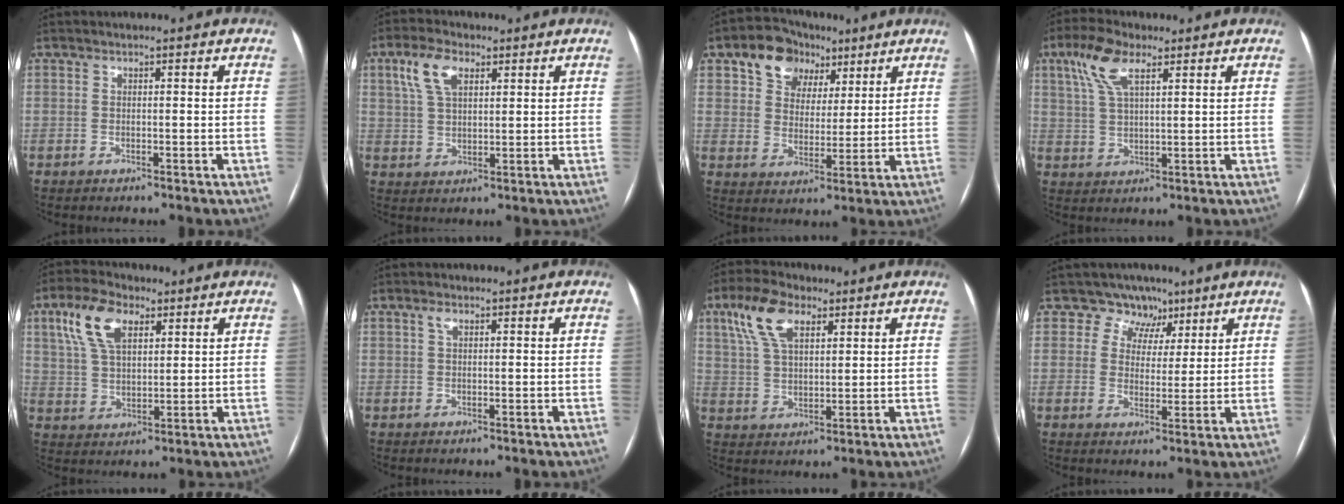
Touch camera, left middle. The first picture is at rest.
{"total": 6.5, "force": [3.1, 3.1, 4.8], "torque": [-0.105, 0.019, 0.062]}
{"total": 9.5, "force": [5.2, 7.0, 3.8], "torque": [-0.064, 0.032, 0.088]}
{"total": 7.3, "force": [3.9, 2.3, 5.7], "torque": [-0.127, 0.020, 0.078]}
{"total": 9.5, "force": [4.6, 4.6, 6.8], "torque": [-0.147, 0.025, 0.090]}
{"total": 1.3, "force": [0.6, 0.6, 0.9], "torque": [-0.021, 0.008, 0.012]}
{"total": 9.2, "force": [4.8, 4.2, 6.6], "torque": [-0.144, 0.024, 0.094]}
{"total": 6.2, "force": [4.1, 4.6, -0.4], "torque": [0.019, -0.001, 0.054]}